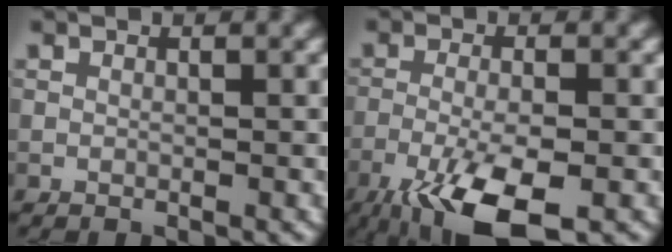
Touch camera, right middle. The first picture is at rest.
{"total": 8.6, "force": [-4.9, 2.6, 6.6], "torque": [-0.140, -0.021, -0.090]}